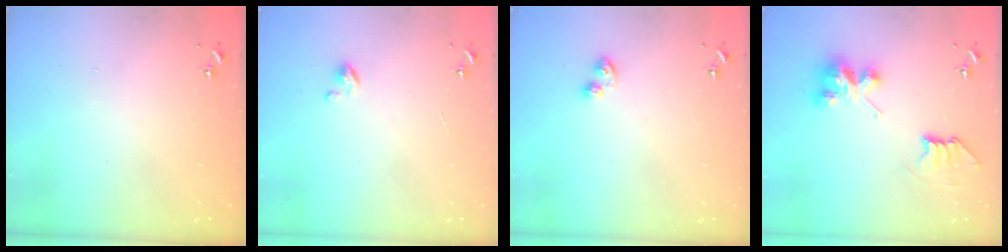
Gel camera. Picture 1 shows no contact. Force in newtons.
{"total": 3.5, "press": 3.5, "slide": 0.3}
{"total": 5.9, "press": 5.8, "slide": 1.0}
{"total": 8.3, "press": 8.3, "slide": 0.1}